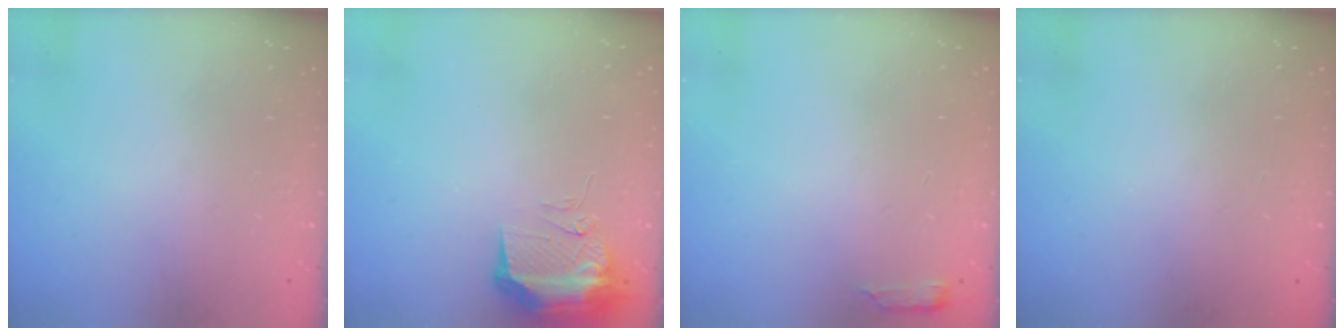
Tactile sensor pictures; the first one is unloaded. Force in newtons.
{"total": 16.8, "press": 12.6, "slide": 11.1}
{"total": 2.9, "press": 2.8, "slide": 0.6}
{"total": 0.0}